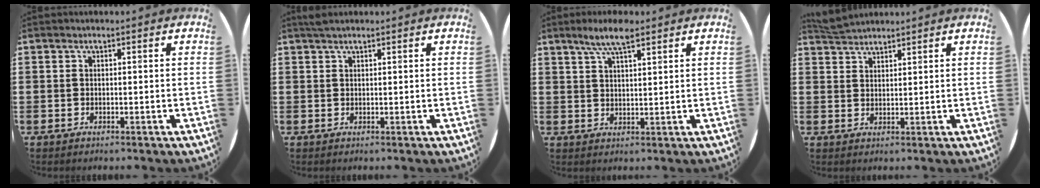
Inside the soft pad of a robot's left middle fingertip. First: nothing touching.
{"total": 0.9, "force": [0.9, 0.1, 0.3], "torque": [-0.006, 0.003, 0.016]}
{"total": 5.3, "force": [3.9, 1.2, 3.3], "torque": [-0.064, 0.000, 0.067]}
{"total": 3.0, "force": [2.9, 0.4, 0.2], "torque": [-0.011, -0.001, 0.057]}